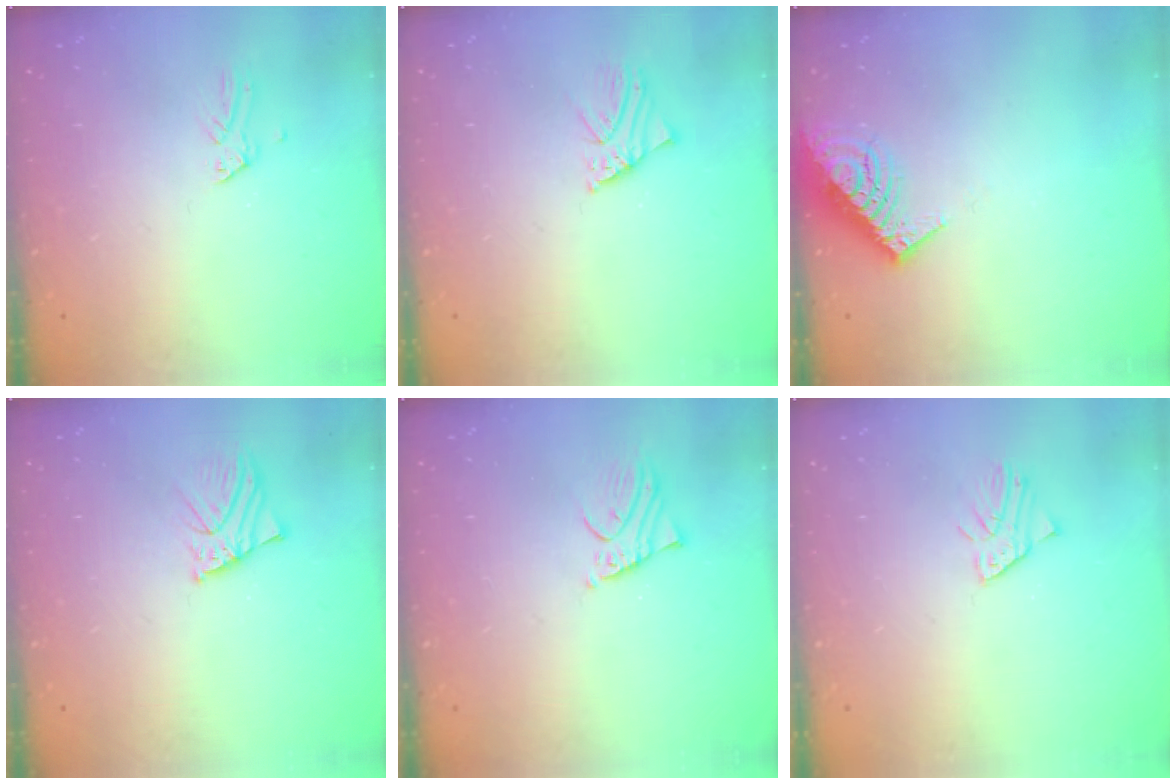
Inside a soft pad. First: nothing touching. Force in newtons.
{"total": 1.7, "press": 1.7, "slide": 0.2}
{"total": 13.4, "press": 13.3, "slide": 1.8}
{"total": 3.3, "press": 3.3, "slide": 0.3}
{"total": 1.9, "press": 1.9, "slide": 0.3}
{"total": 2.3, "press": 2.3, "slide": 0.1}